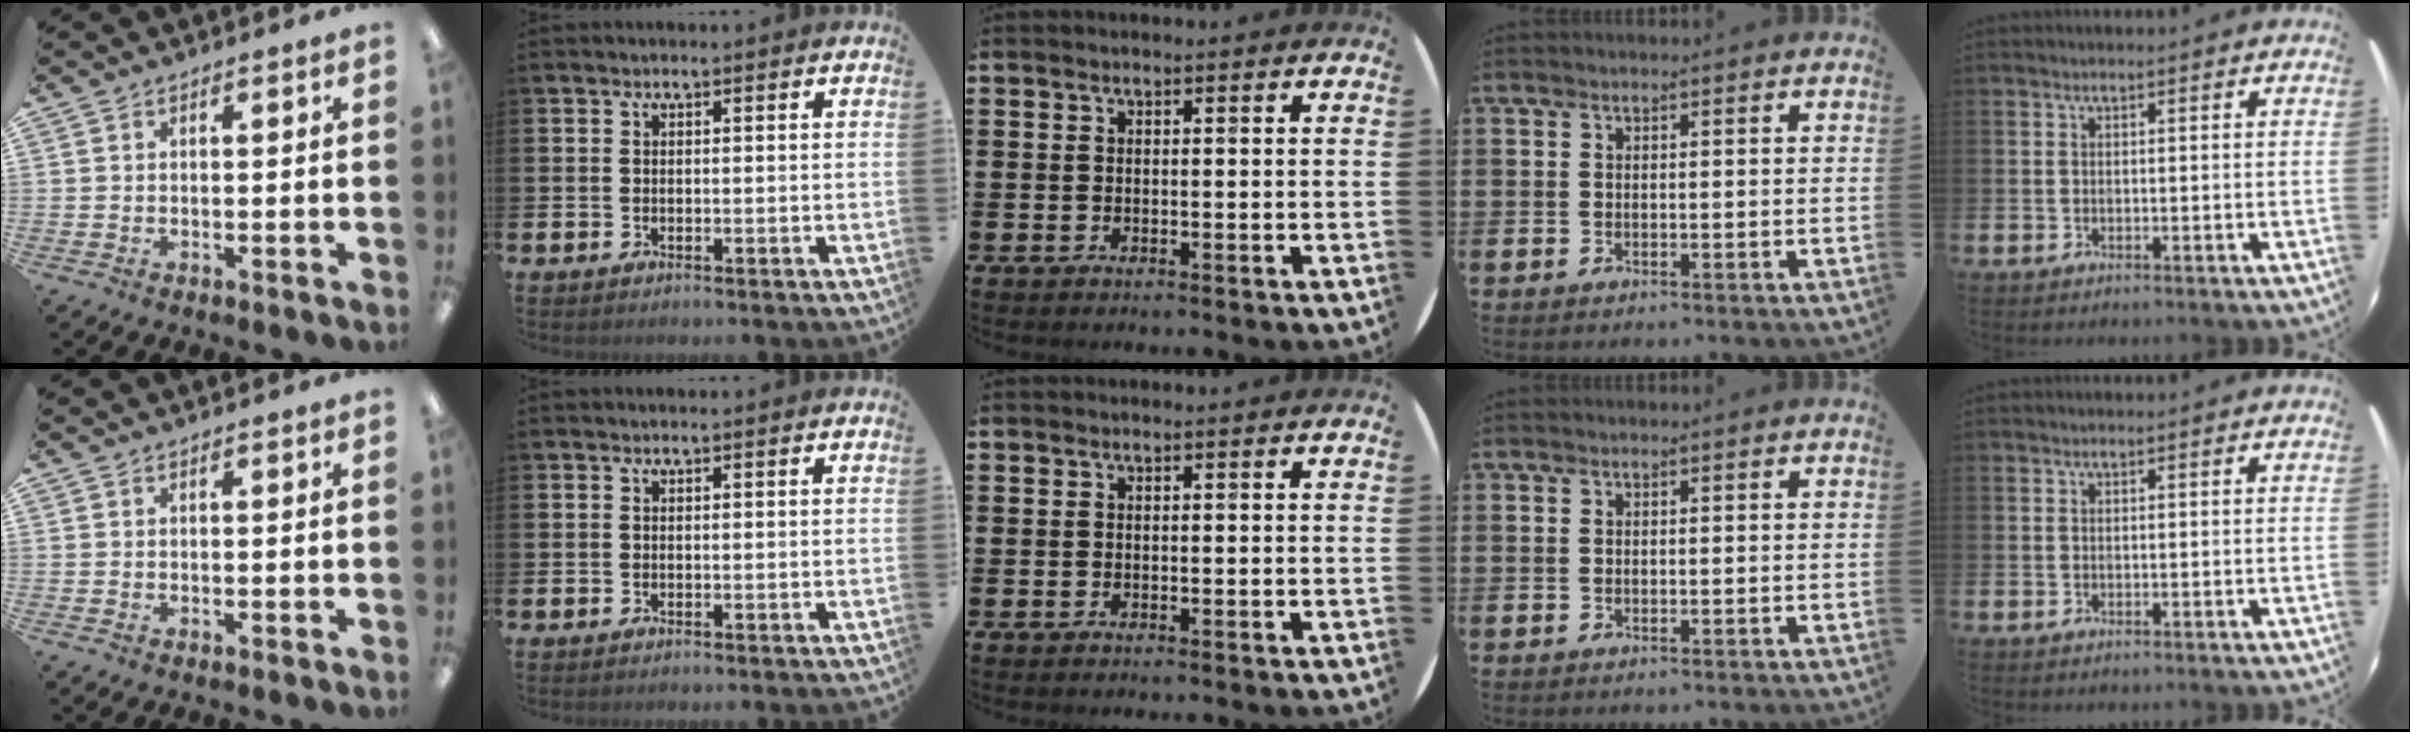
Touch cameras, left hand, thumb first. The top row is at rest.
{}